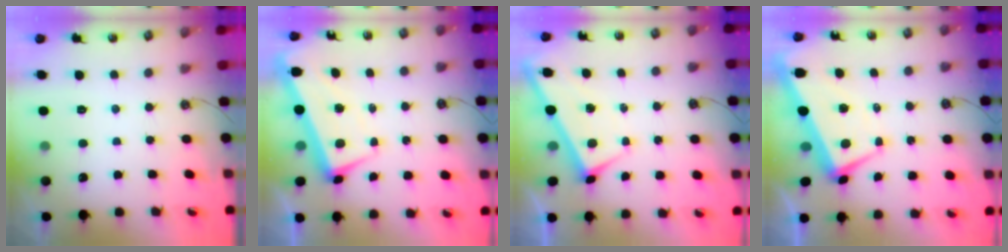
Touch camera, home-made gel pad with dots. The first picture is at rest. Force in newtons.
{"total": 3.0, "press": 2.4, "slide": 1.8}
{"total": 1.7, "press": 1.7, "slide": 0.1}
{"total": 2.0, "press": 1.6, "slide": 1.2}